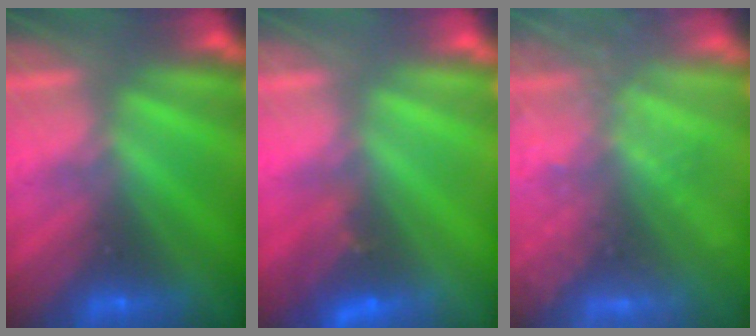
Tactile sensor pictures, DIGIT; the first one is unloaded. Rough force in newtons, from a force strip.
{"total": 2.7}
{"total": 5.5}